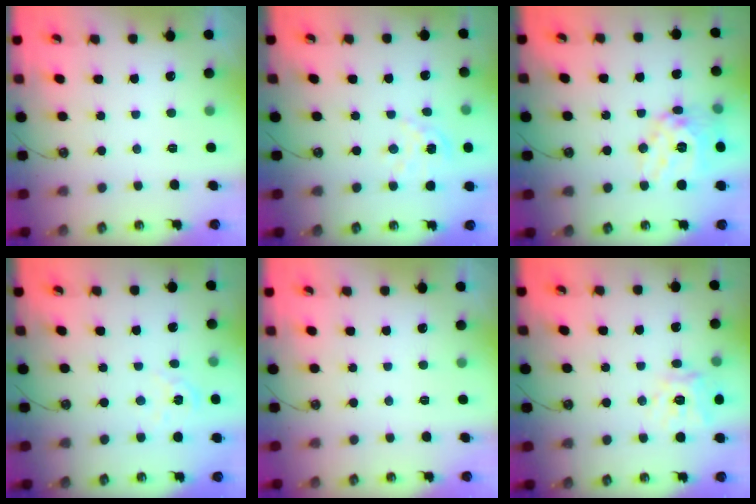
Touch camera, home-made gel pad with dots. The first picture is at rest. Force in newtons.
{"total": 2.5, "press": 2.5, "slide": 0.2}
{"total": 15.7, "press": 15.4, "slide": 2.9}
{"total": 2.7, "press": 2.7, "slide": 0.3}
{"total": 0.0}
{"total": 13.4, "press": 13.3, "slide": 1.7}